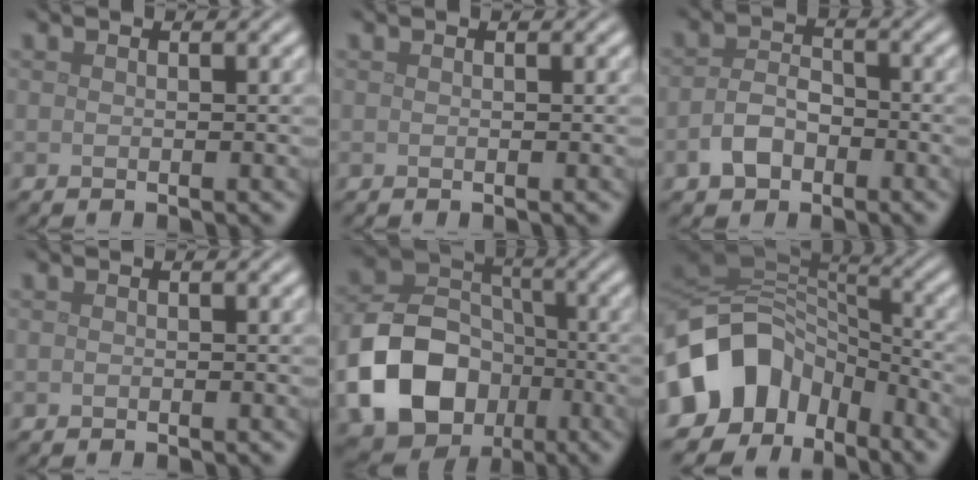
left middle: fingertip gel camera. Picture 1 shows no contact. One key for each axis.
{"total": 0.0}
{"total": 3.1, "fx": -1.6, "fy": 2.1, "fz": 1.7, "tx": -0.031, "ty": 0.005, "tz": -0.034}
{"total": 0.0}
{"total": 12.8, "fx": -4.5, "fy": 9.9, "fz": 6.8, "tx": -0.153, "ty": -0.027, "tz": -0.087}
{"total": 12.4, "fx": -5.2, "fy": 9.3, "fz": 6.5, "tx": -0.138, "ty": 0.000, "tz": -0.100}